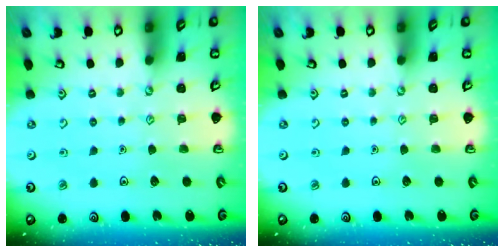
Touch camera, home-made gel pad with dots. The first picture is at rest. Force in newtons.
{"total": 0.0}